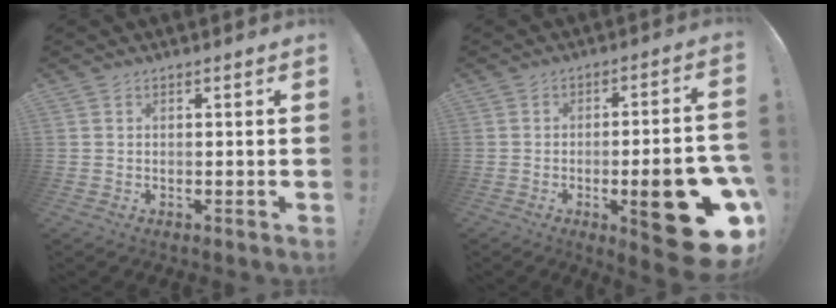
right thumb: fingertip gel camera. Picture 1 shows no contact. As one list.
[{"total": 22.2, "force": [-7.3, 6.9, 19.8], "torque": [-0.241, 0.029, -0.090]}]